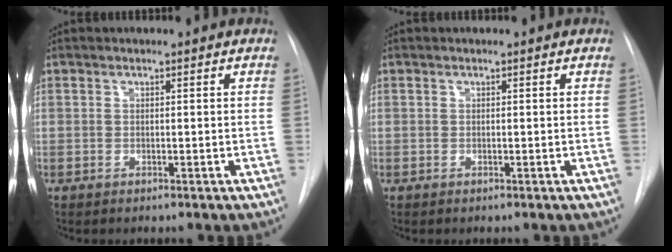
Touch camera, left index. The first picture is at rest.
{"total": 0.0}